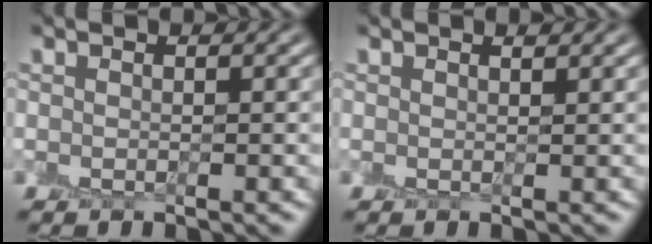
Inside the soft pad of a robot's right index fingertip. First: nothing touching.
{"total": 0.5, "force": [0.4, 0.1, 0.3], "torque": [-0.004, 0.002, 0.006]}